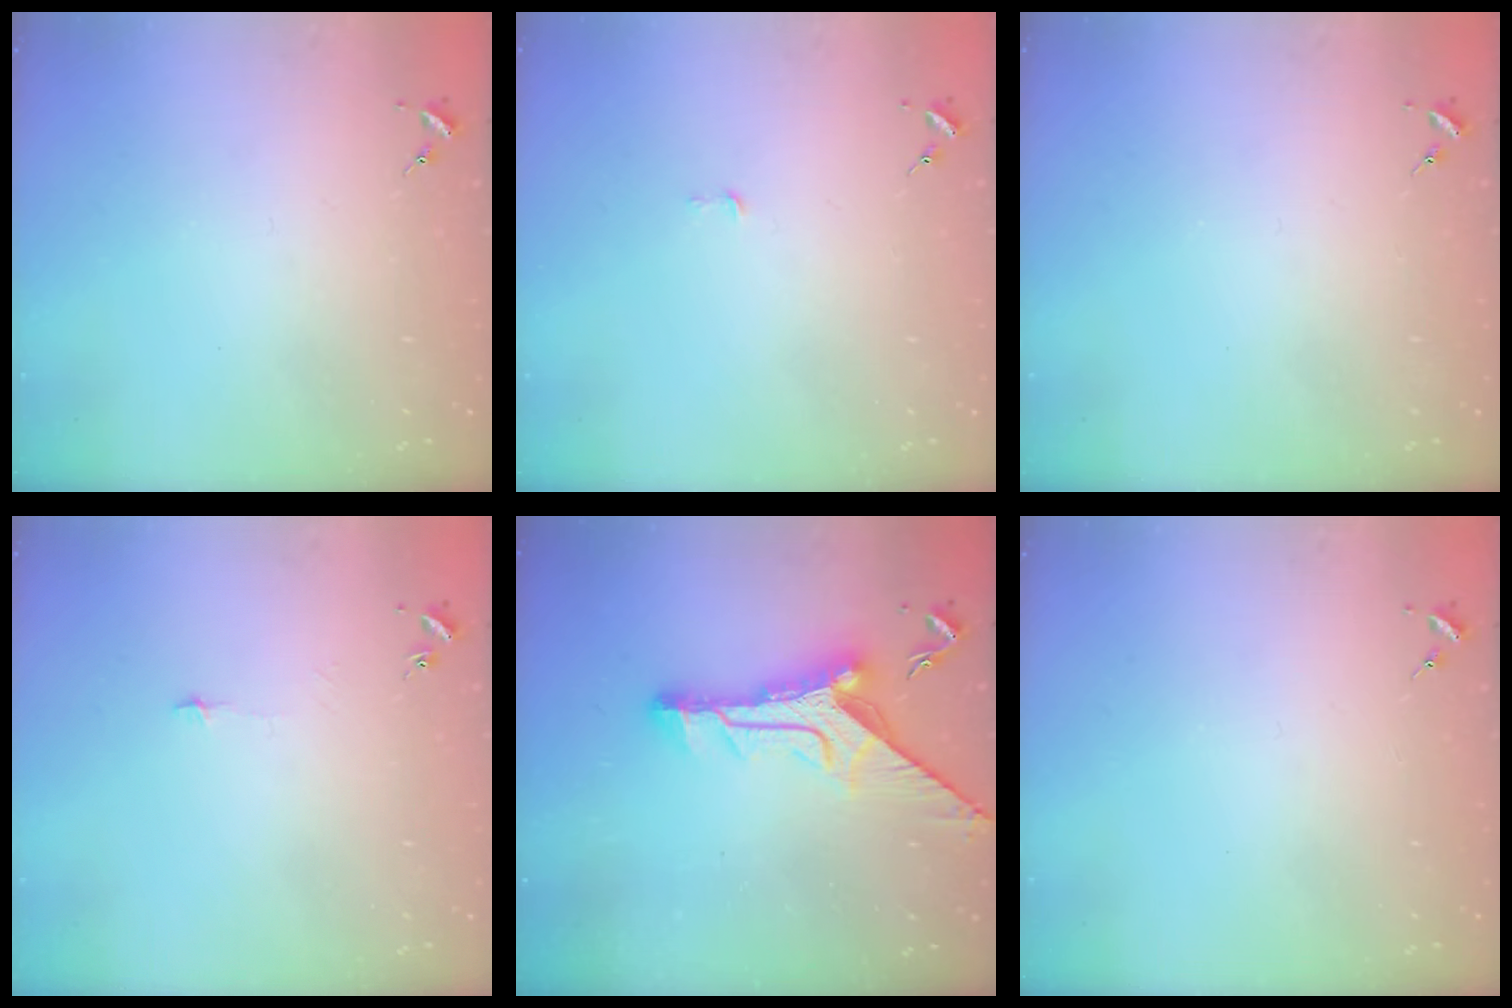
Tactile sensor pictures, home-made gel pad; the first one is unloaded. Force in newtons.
{"total": 2.6, "press": 2.6, "slide": 0.2}
{"total": 0.0}
{"total": 2.7, "press": 2.6, "slide": 0.3}
{"total": 14.7, "press": 14.6, "slide": 1.5}
{"total": 0.0}